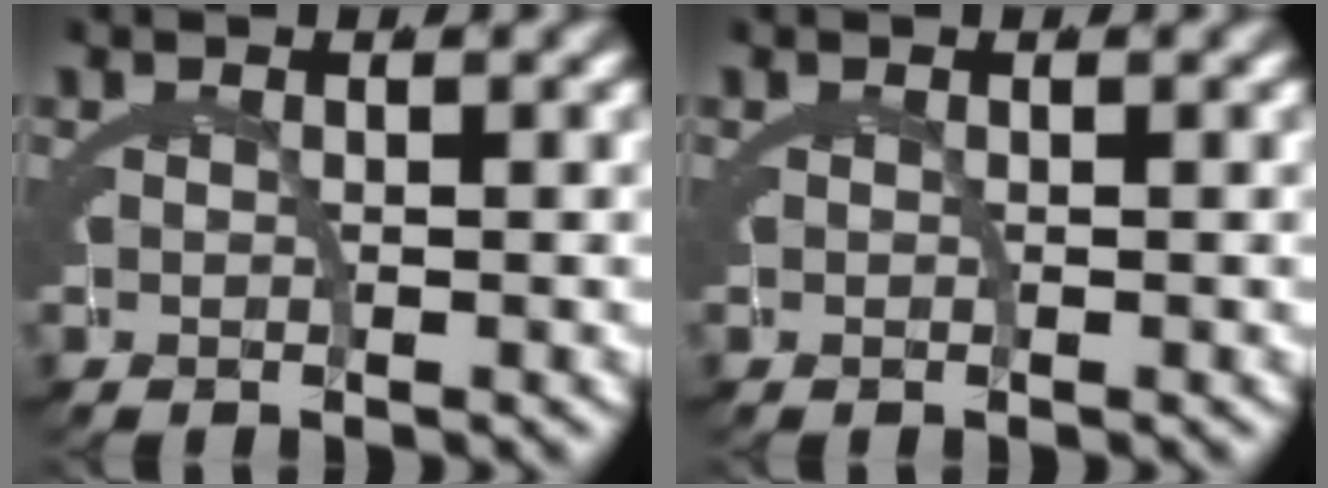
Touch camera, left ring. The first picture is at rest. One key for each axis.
{"total": 0.0}